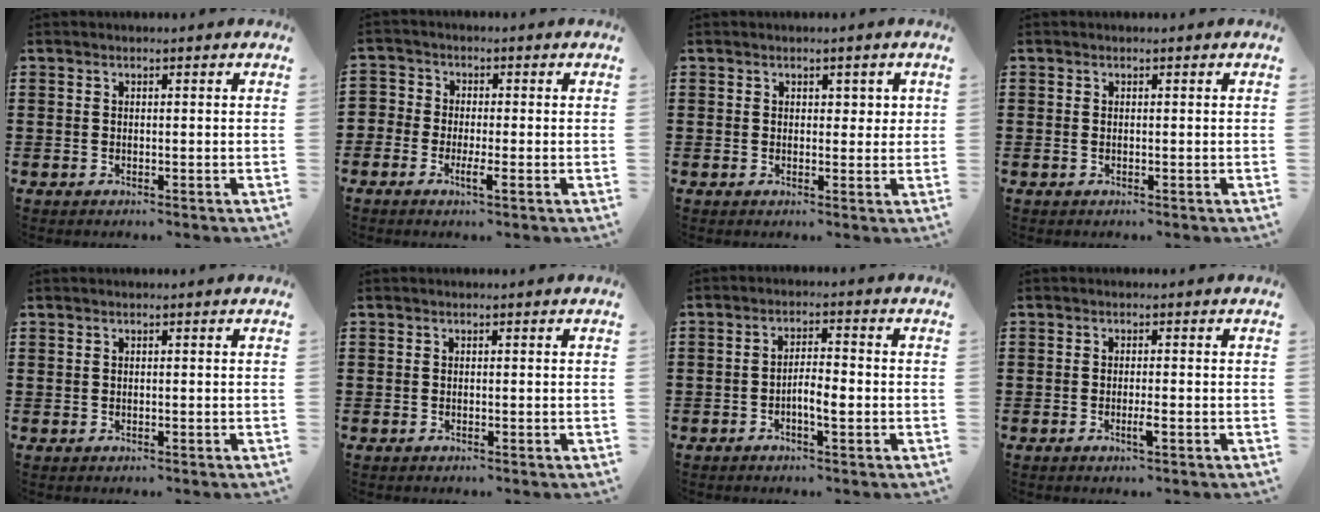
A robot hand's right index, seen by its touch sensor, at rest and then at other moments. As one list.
[{"total": 2.2, "force": [-1.2, 1.2, 1.4], "torque": [-0.030, 0.005, -0.026]}, {"total": 1.7, "force": [0.9, 1.2, 0.7], "torque": [-0.001, 0.001, 0.011]}, {"total": 0.0}, {"total": 0.0}, {"total": 0.0}, {"total": 3.3, "force": [-1.2, 0.6, 3.1], "torque": [-0.061, -0.001, -0.025]}, {"total": 2.0, "force": [-0.8, 0.0, 1.9], "torque": [-0.039, -0.005, -0.017]}]